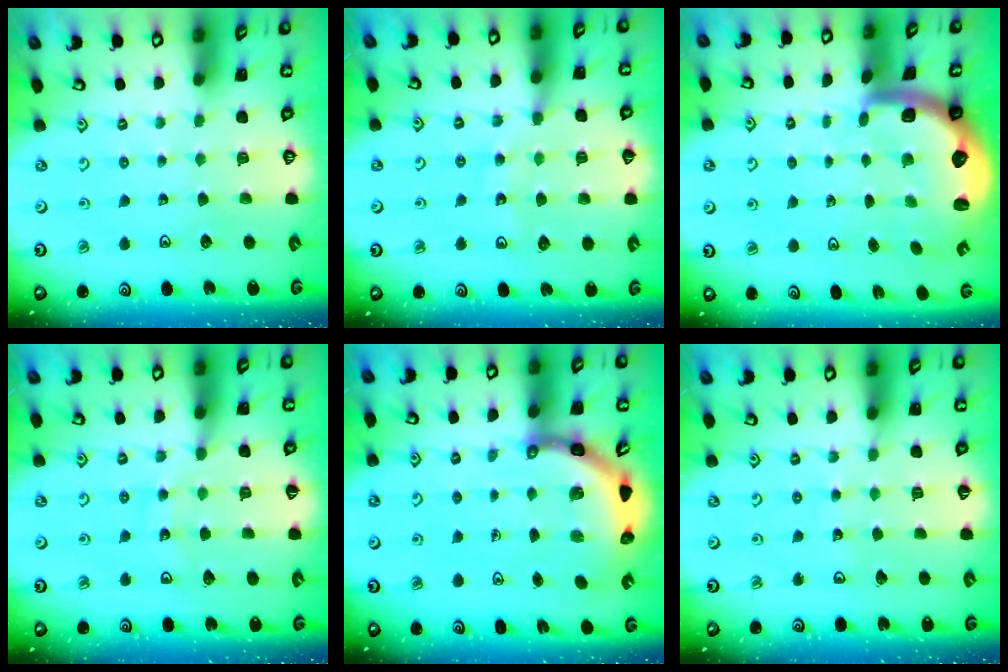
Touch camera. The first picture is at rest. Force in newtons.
{"total": 12.1, "press": 11.6, "slide": 3.5}
{"total": 2.9, "press": 2.6, "slide": 1.4}
{"total": 10.5, "press": 10.5, "slide": 1.3}
{"total": 6.0, "press": 5.7, "slide": 1.8}
{"total": 4.2, "press": 4.2, "slide": 0.4}